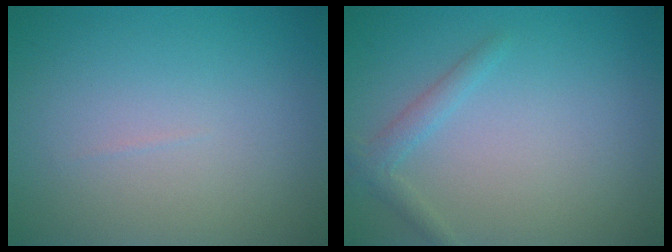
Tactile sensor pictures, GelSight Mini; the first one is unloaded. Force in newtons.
{"total": 1.6, "press": 1.6, "slide": 0.1}